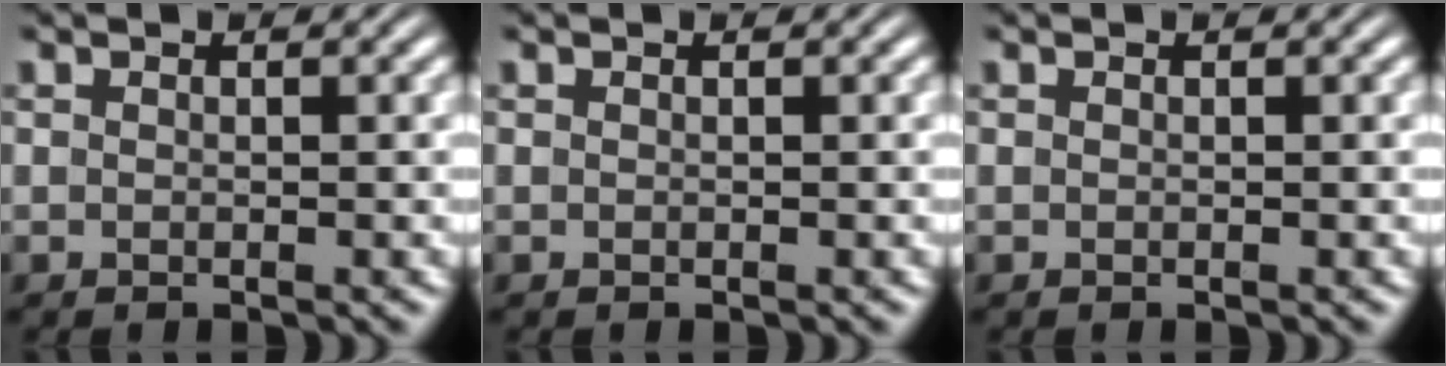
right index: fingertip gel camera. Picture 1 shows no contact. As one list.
[{"total": 0.0}, {"total": 0.0}]